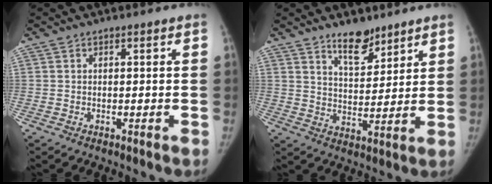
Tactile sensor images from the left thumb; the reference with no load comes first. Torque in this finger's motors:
{"motor_torque": [0.58, -0.27, 0.58, -0.69, 0.15]}